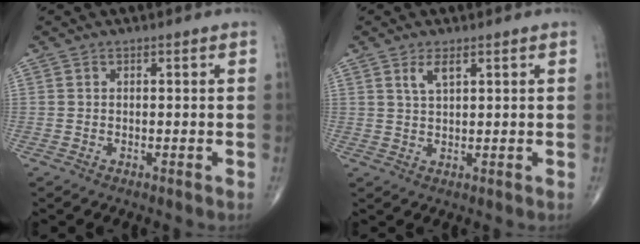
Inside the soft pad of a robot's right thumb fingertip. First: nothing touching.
{"total": 2.9, "force": [1.6, 1.0, 2.2], "torque": [-0.044, -0.004, 0.035]}